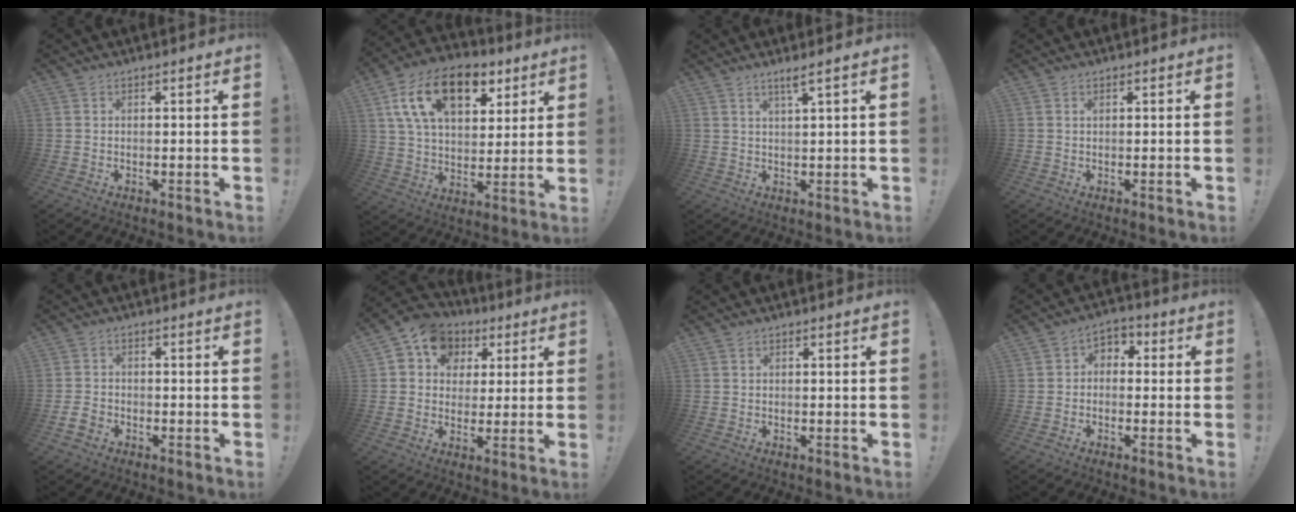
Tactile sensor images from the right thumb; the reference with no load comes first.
{"total": 19.8, "force": [9.5, 11.6, 13.0], "torque": [-0.218, -0.032, 0.171]}
{"total": 3.2, "force": [2.1, -0.4, 2.4], "torque": [-0.043, -0.007, 0.032]}
{"total": 0.6, "force": [0.2, -0.1, 0.5], "torque": [-0.007, -0.002, 0.003]}
{"total": 3.9, "force": [-2.3, 2.4, 2.0], "torque": [-0.044, 0.009, -0.042]}
{"total": 9.9, "force": [3.9, 8.5, 3.1], "torque": [-0.044, -0.015, 0.077]}
{"total": 0.0}
{"total": 4.0, "force": [-1.9, 3.1, 1.8], "torque": [-0.033, 0.022, -0.032]}